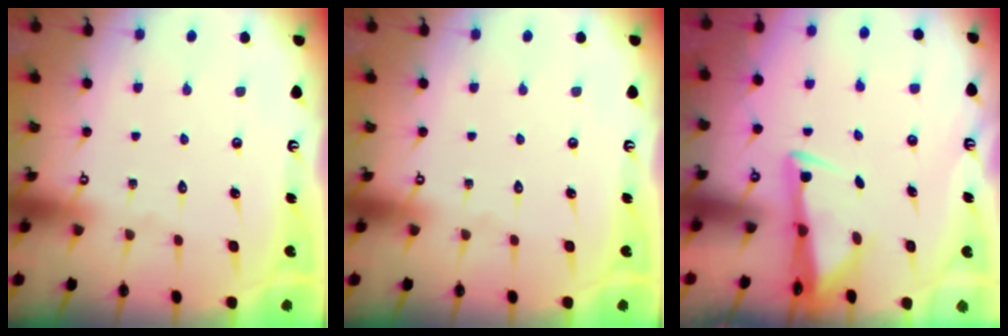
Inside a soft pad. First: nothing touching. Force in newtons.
{"total": 0.0}
{"total": 2.9, "press": 2.8, "slide": 0.9}